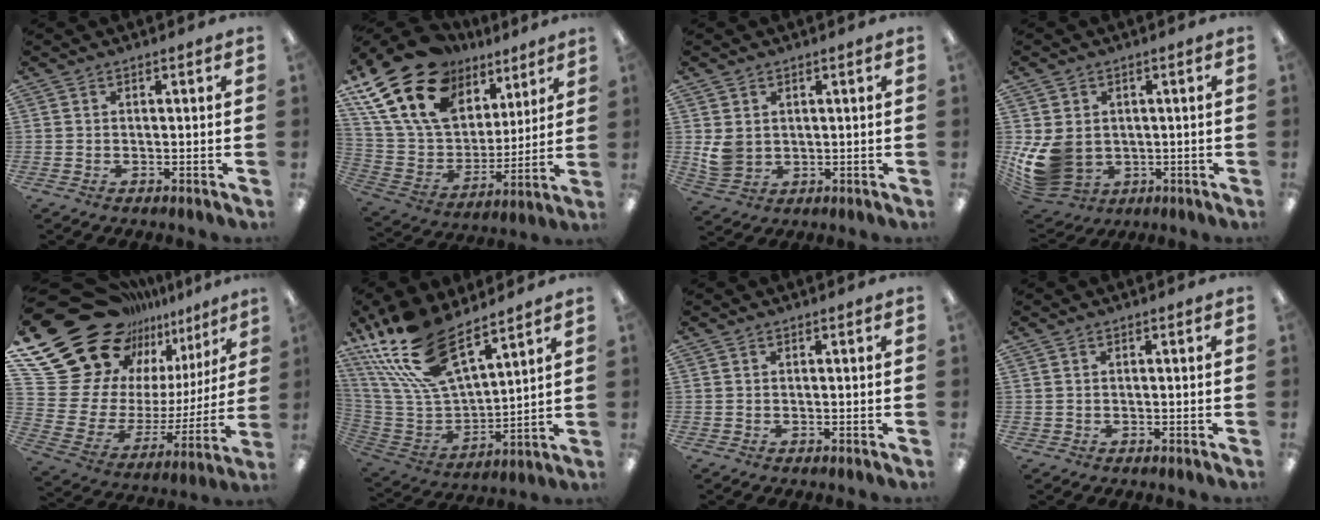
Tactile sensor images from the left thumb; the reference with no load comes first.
{"total": 23.9, "force": [14.2, 14.6, 12.5], "torque": [-0.263, -0.073, 0.263]}
{"total": 5.3, "force": [1.4, 4.5, 2.4], "torque": [-0.039, -0.001, 0.028]}
{"total": 11.7, "force": [-1.1, 9.6, 6.5], "torque": [-0.149, -0.001, -0.013]}
{"total": 26.5, "force": [17.9, 16.2, 10.9], "torque": [-0.196, -0.156, 0.364]}
{"total": 21.7, "force": [15.8, 8.4, 12.2], "torque": [-0.281, -0.086, 0.288]}
{"total": 0.0}
{"total": 0.7, "force": [0.2, 0.7, -0.1], "torque": [0.000, 0.005, 0.002]}